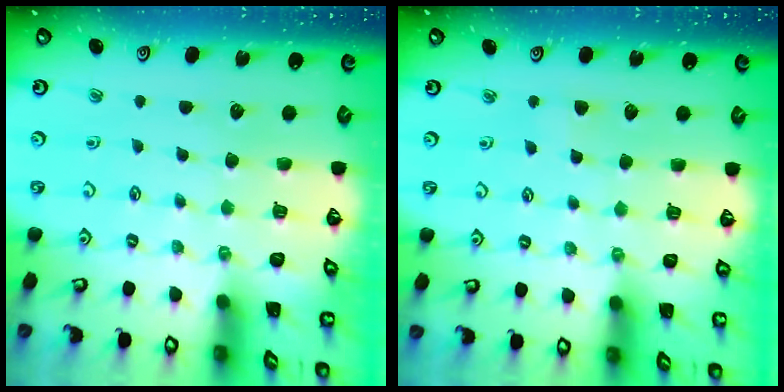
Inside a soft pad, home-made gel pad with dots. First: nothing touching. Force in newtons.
{"total": 2.7, "press": 2.7, "slide": 0.4}